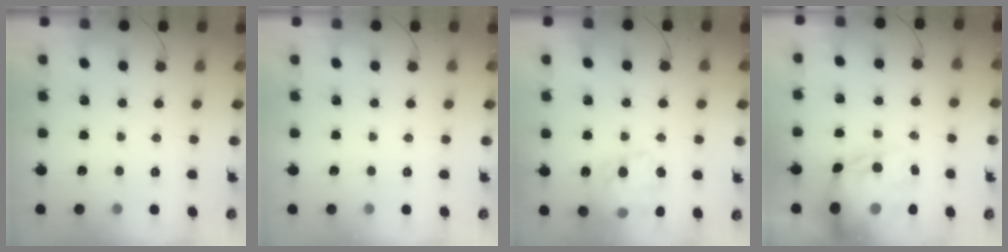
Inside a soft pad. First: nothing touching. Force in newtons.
{"total": 0.0}
{"total": 18.8, "press": 18.5, "slide": 3.5}
{"total": 14.8, "press": 14.4, "slide": 3.4}